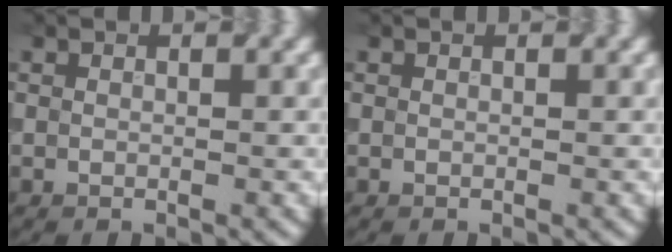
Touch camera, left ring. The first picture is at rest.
{"total": 0.0}